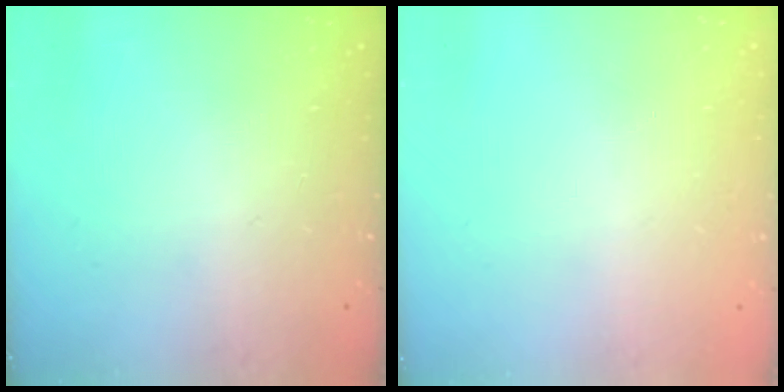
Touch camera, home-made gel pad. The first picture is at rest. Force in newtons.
{"total": 0.0}